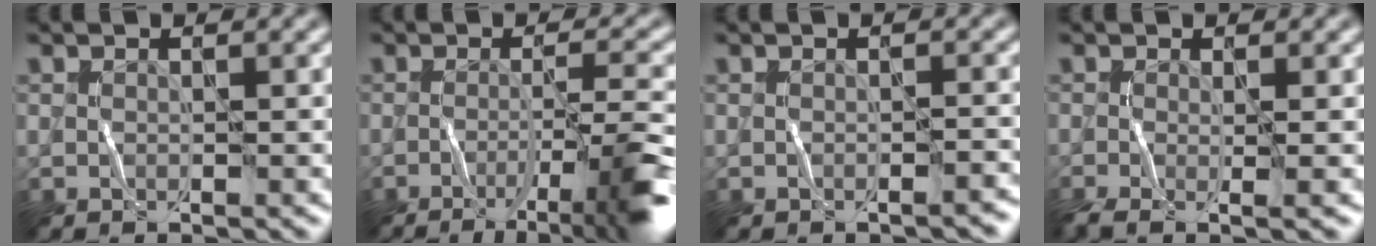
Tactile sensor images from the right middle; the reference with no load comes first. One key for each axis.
{"total": 7.6, "fx": -3.6, "fy": 1.4, "fz": 6.5, "tx": -0.086, "ty": 0.002, "tz": -0.054}
{"total": 1.1, "fx": -0.9, "fy": 0.2, "fz": 0.5, "tx": -0.008, "ty": 0.002, "tz": -0.014}
{"total": 3.1, "fx": -1.0, "fy": 0.7, "fz": 2.9, "tx": -0.056, "ty": -0.015, "tz": -0.025}